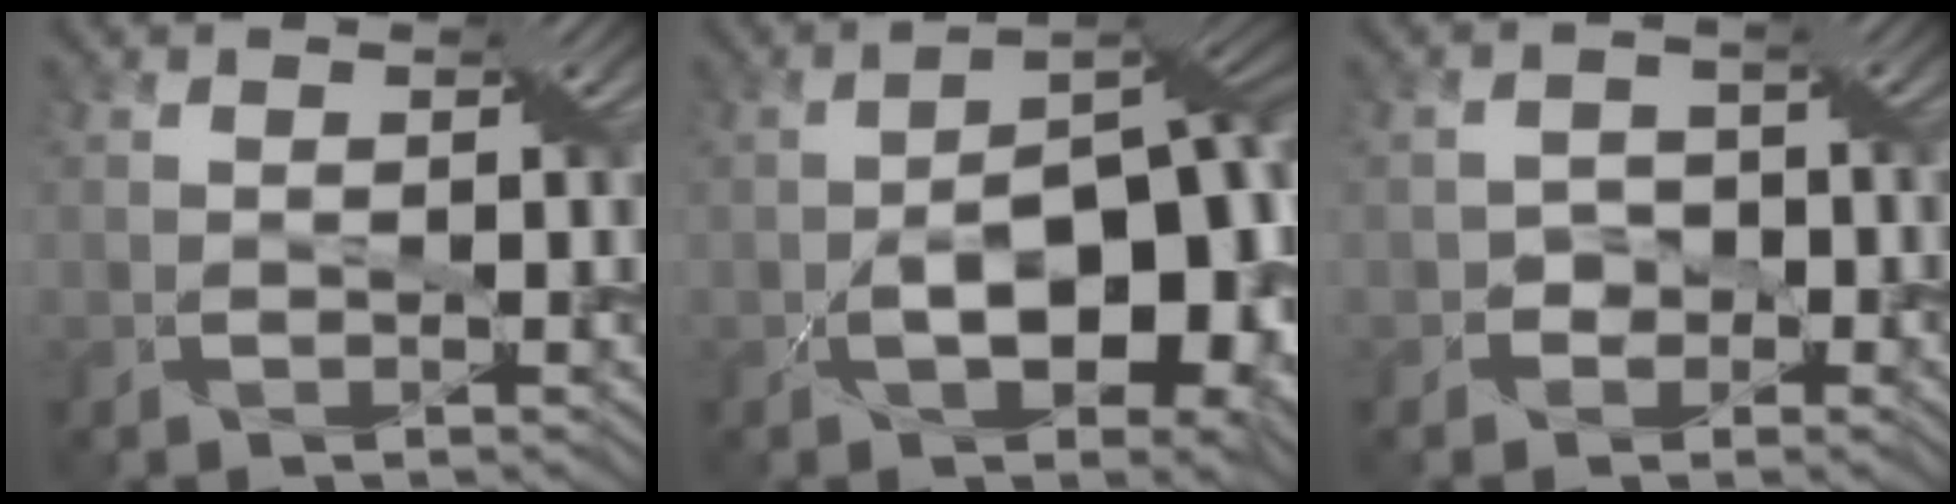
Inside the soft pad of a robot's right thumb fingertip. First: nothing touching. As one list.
[{"total": 16.3, "force": [-3.4, 8.1, 13.8], "torque": [-0.185, -0.020, -0.040]}, {"total": 2.3, "force": [-1.0, 2.0, 0.6], "torque": [-0.007, 0.006, -0.021]}]